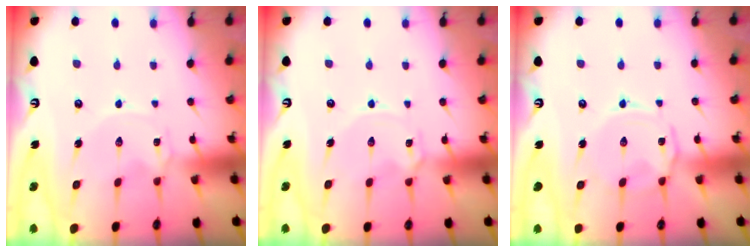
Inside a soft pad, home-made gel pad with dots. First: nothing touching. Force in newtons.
{"total": 2.4, "press": 2.4, "slide": 0.3}
{"total": 3.8, "press": 3.8, "slide": 0.5}